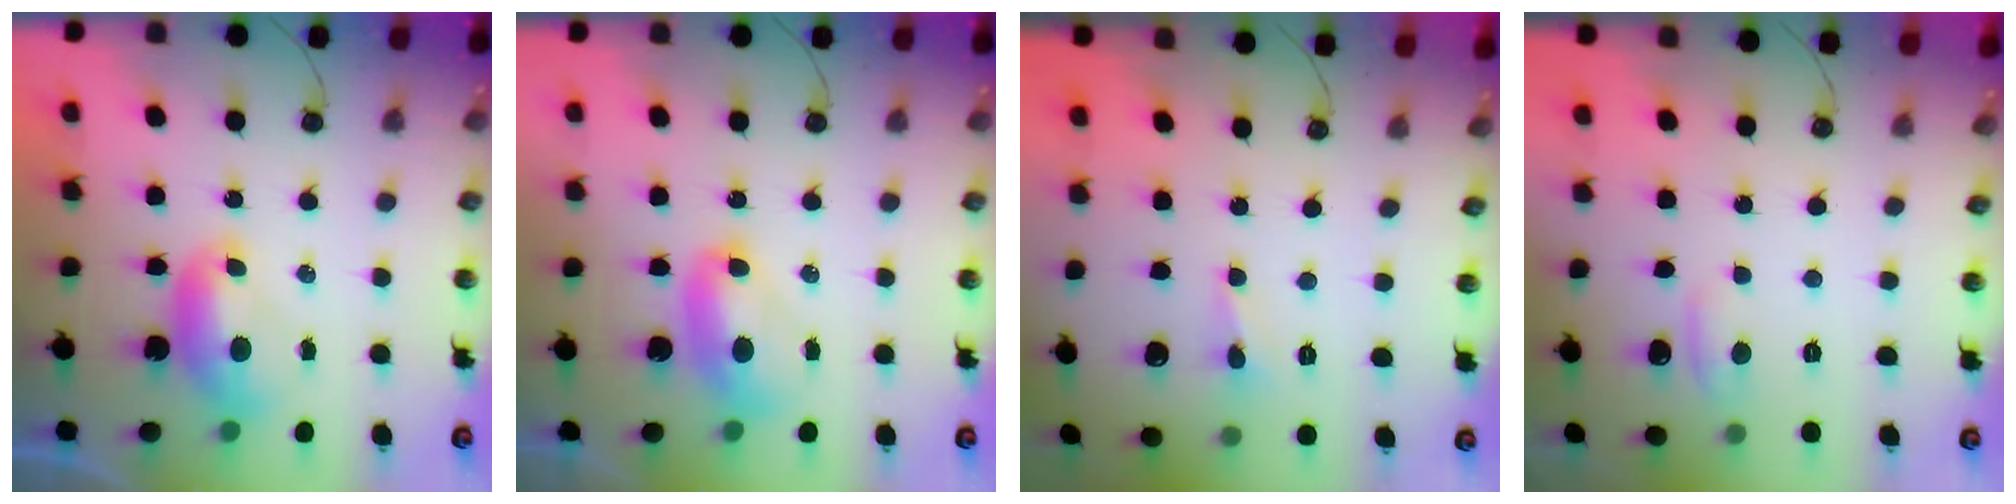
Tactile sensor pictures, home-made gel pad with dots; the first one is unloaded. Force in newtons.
{"total": 2.8, "press": 2.8, "slide": 0.1}
{"total": 0.9, "press": 0.9, "slide": 0.2}
{"total": 1.0, "press": 0.8, "slide": 0.7}